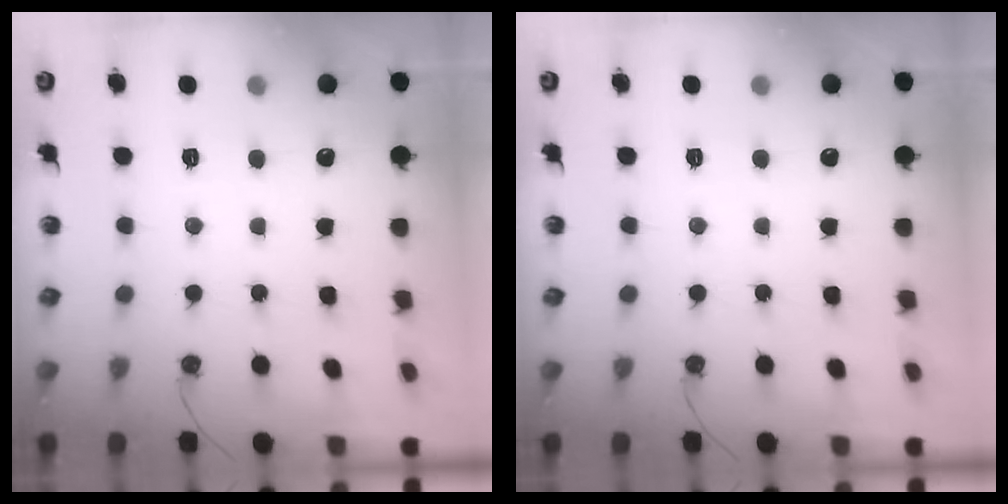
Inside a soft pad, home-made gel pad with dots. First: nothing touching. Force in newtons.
{"total": 0.0}